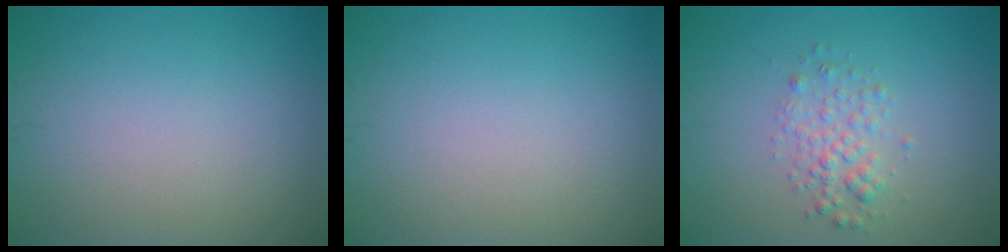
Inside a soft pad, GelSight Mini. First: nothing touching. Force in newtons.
{"total": 0.0}
{"total": 2.2, "press": 2.2, "slide": 0.1}